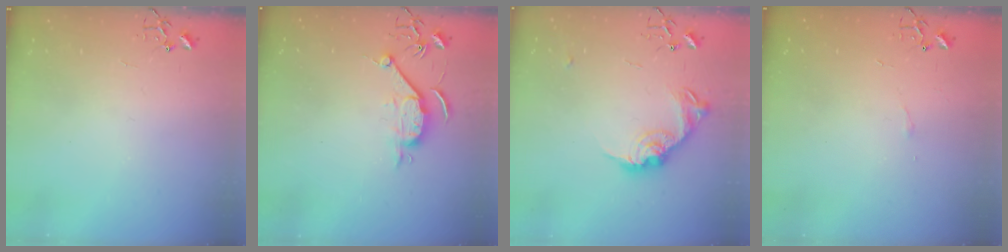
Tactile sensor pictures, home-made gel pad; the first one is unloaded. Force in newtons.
{"total": 7.9, "press": 7.9, "slide": 0.9}
{"total": 15.6, "press": 15.6, "slide": 0.7}
{"total": 3.3, "press": 3.2, "slide": 0.6}